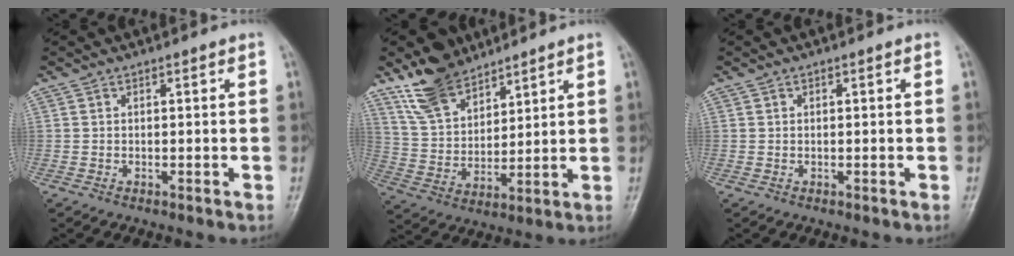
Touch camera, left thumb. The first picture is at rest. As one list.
[{"total": 11.4, "force": [9.0, 5.3, 4.7], "torque": [-0.074, -0.043, 0.186]}, {"total": 0.0}]